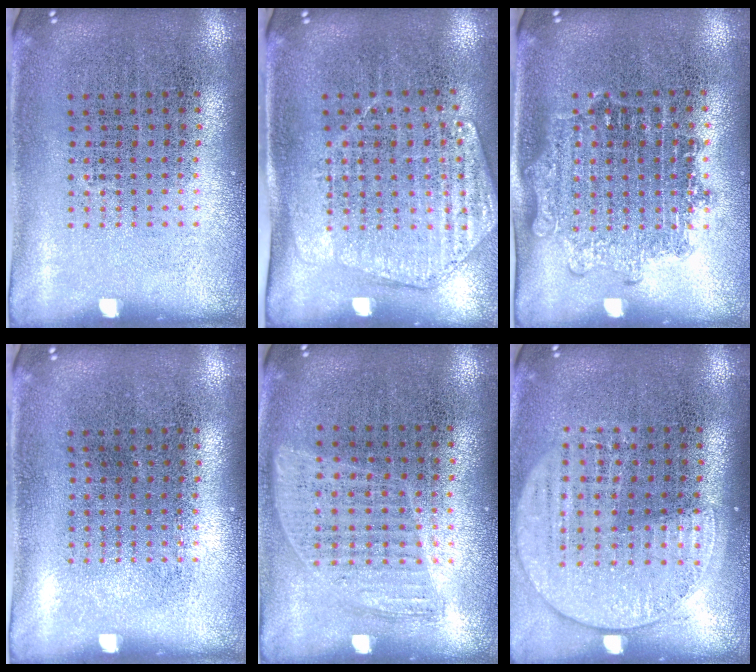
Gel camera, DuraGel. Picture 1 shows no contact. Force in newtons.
{"total": 1.6, "press": 1.5, "slide": 0.6}
{"total": 1.4, "press": 1.2, "slide": 0.7}
{"total": 0.0}
{"total": 0.9, "press": 0.8, "slide": 0.4}
{"total": 1.5, "press": 1.3, "slide": 0.7}